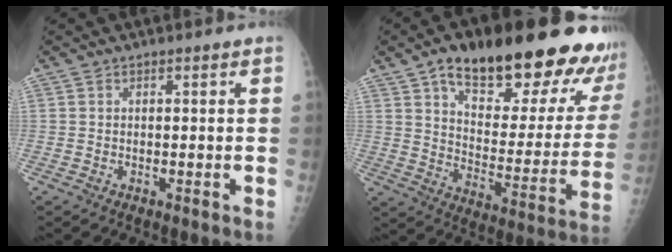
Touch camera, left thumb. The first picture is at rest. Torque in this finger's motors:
{"motor_torque": [0.57, 0.82, 1.48, -1.29, 0.36]}